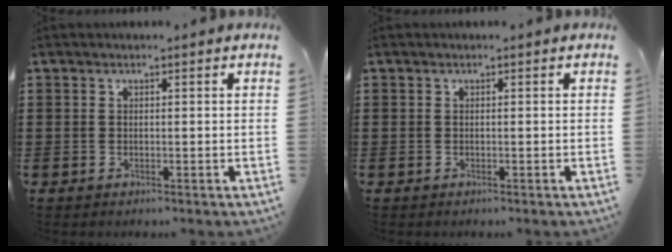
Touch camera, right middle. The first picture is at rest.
{"total": 0.0}